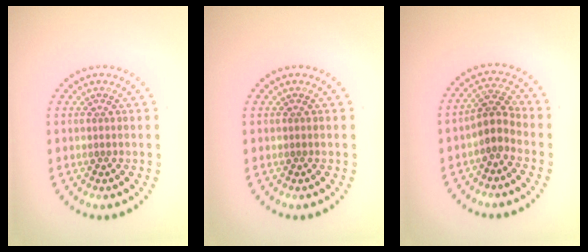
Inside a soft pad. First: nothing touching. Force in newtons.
{"total": 0.0}
{"total": 2.4, "press": 1.9, "slide": 1.4}